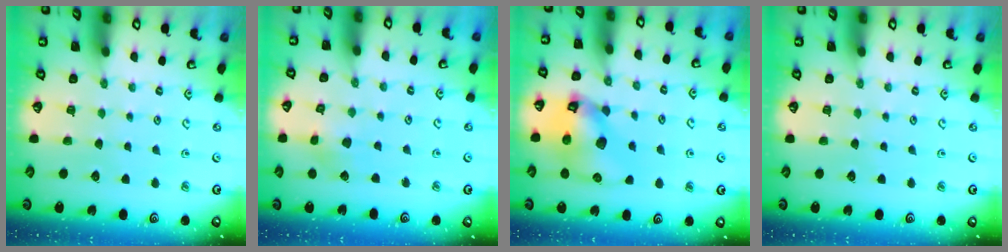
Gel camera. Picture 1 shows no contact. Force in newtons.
{"total": 3.7, "press": 3.6, "slide": 0.5}
{"total": 12.8, "press": 12.7, "slide": 1.8}
{"total": 0.0}